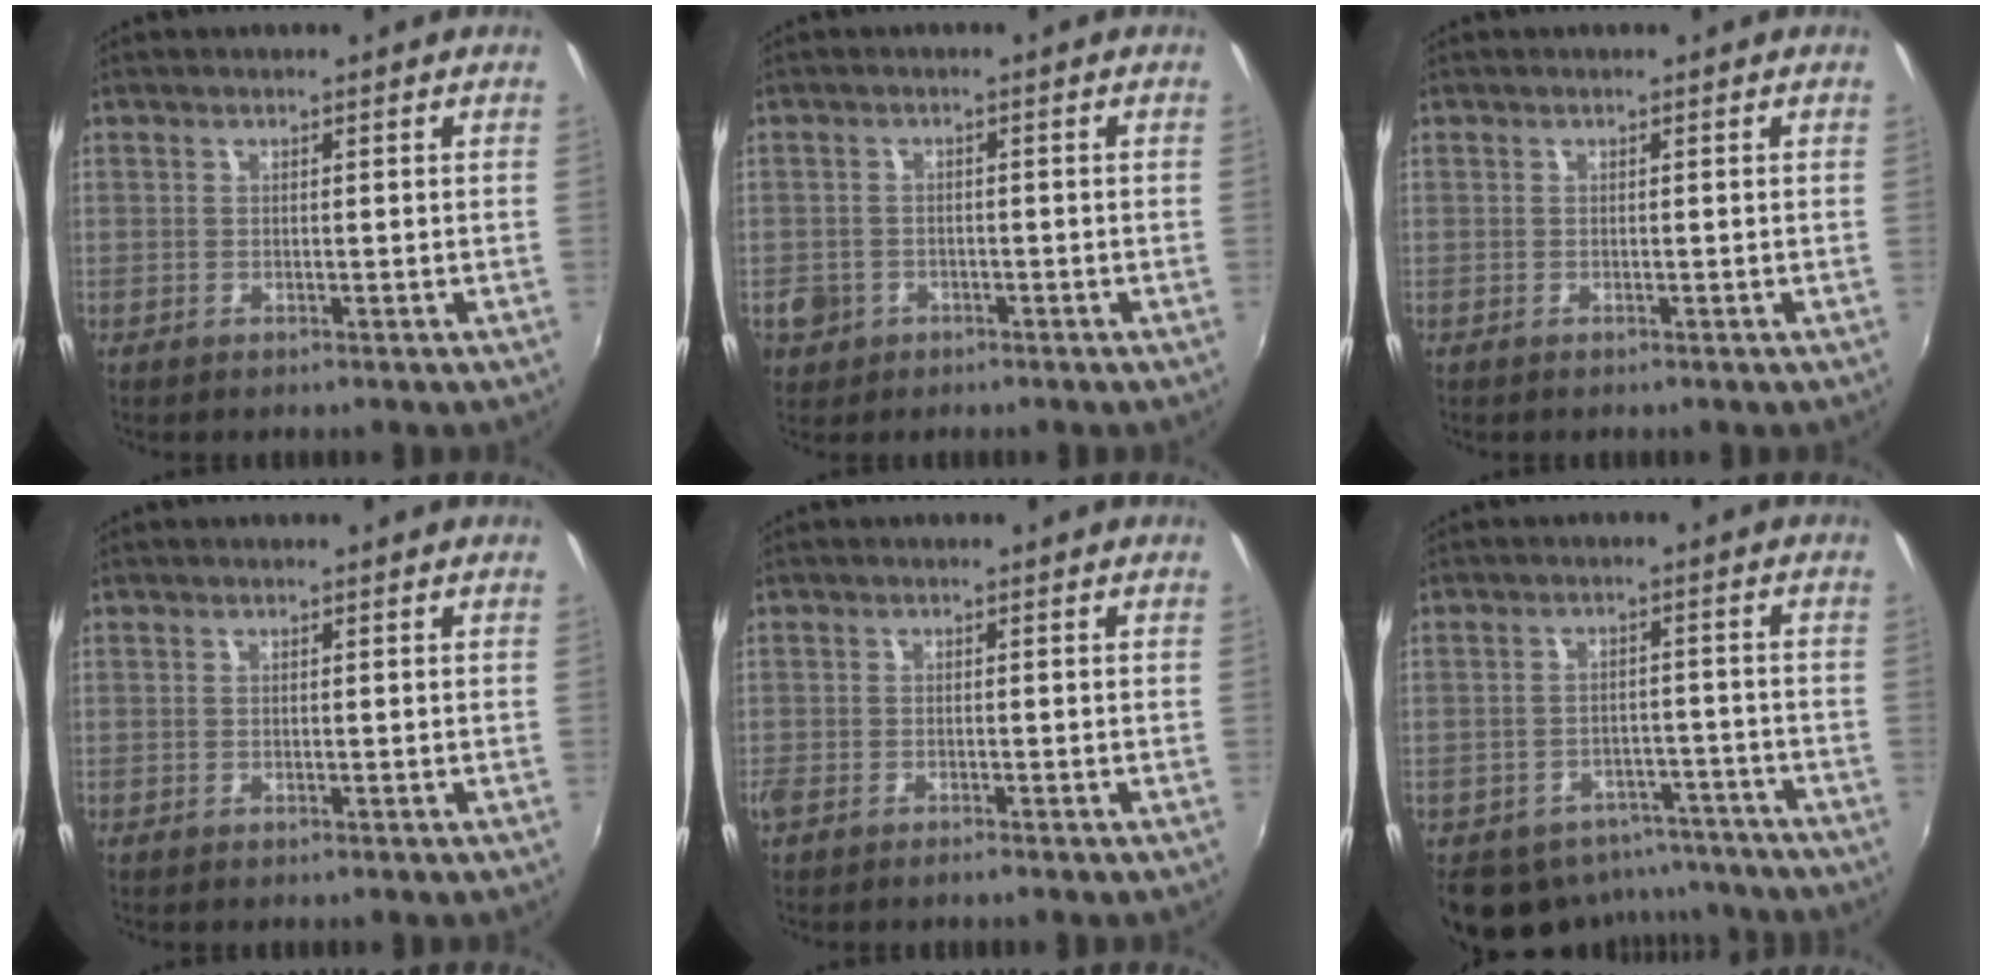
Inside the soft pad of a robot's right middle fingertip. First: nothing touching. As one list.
[{"total": 4.6, "force": [-1.7, 4.1, 1.2], "torque": [-0.039, 0.002, -0.025]}, {"total": 0.0}, {"total": 0.0}, {"total": 2.2, "force": [-1.7, 0.7, 1.1], "torque": [-0.033, -0.006, -0.037]}, {"total": 14.3, "force": [-11.2, 7.7, 4.2], "torque": [-0.097, 0.021, -0.133]}]